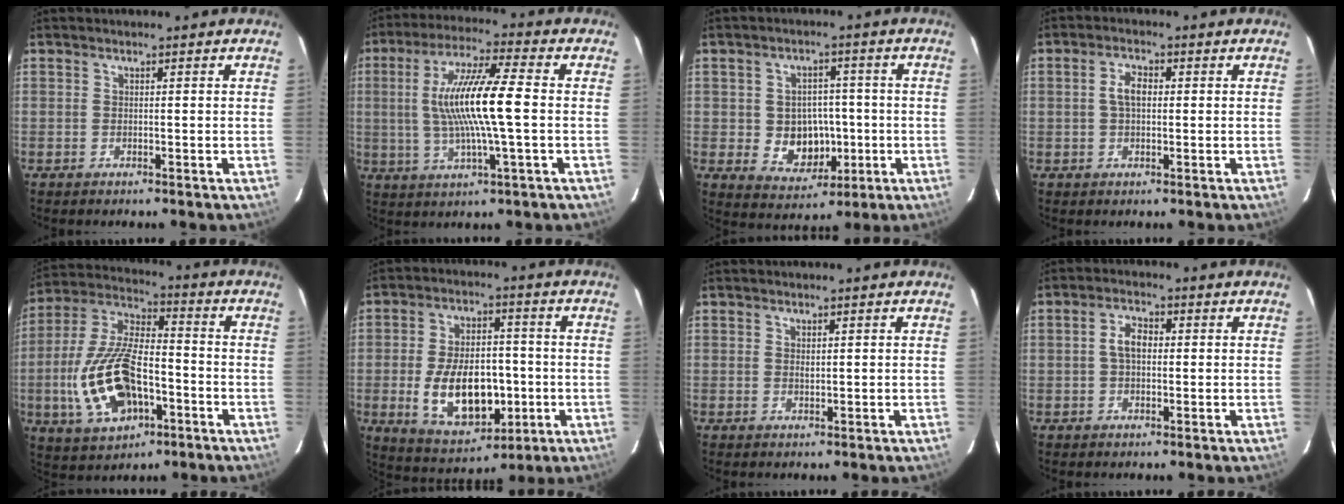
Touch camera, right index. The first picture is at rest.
{"total": 14.3, "force": [0.1, 1.0, 14.2], "torque": [-0.267, 0.003, 0.002]}
{"total": 8.7, "force": [-1.4, 7.4, 4.2], "torque": [-0.091, 0.006, -0.002]}
{"total": 3.7, "force": [0.4, 2.1, 3.1], "torque": [-0.060, 0.009, 0.009]}
{"total": 18.6, "force": [-5.5, 9.3, 15.1], "torque": [-0.330, -0.001, -0.088]}
{"total": 15.6, "force": [-3.1, 9.3, 12.2], "torque": [-0.236, 0.000, -0.026]}
{"total": 1.0, "force": [0.4, 0.6, 0.7], "torque": [-0.011, 0.001, 0.008]}
{"total": 4.0, "force": [0.3, 2.5, 3.2], "torque": [-0.062, 0.012, 0.007]}